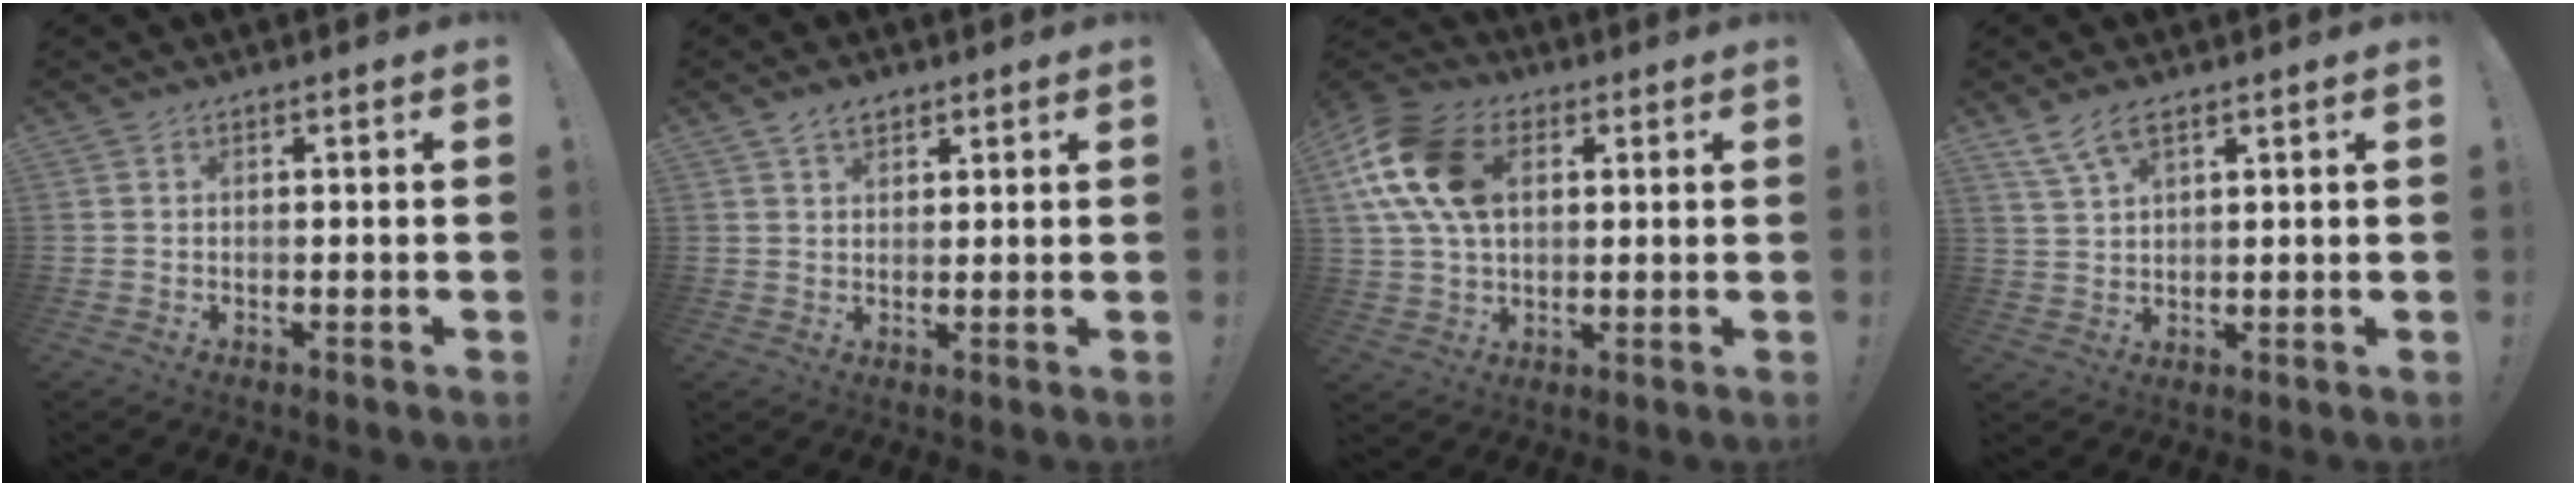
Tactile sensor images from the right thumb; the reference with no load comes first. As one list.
[{"total": 4.1, "force": [2.7, 2.4, 1.8], "torque": [-0.023, -0.012, 0.049]}, {"total": 18.1, "force": [5.1, 12.5, 12.1], "torque": [-0.223, -0.008, 0.098]}, {"total": 6.7, "force": [4.3, 2.8, 4.3], "torque": [-0.088, -0.010, 0.083]}]